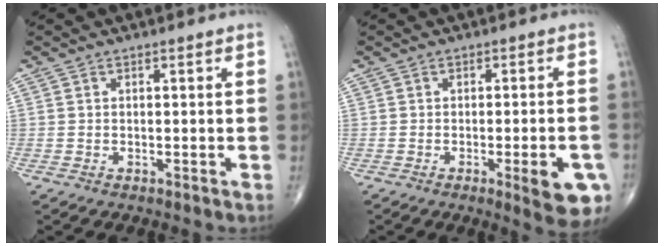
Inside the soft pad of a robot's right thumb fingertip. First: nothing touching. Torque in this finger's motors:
{"motor_torque": [1.20, 1.27, 0.75, -0.29, 0.19]}